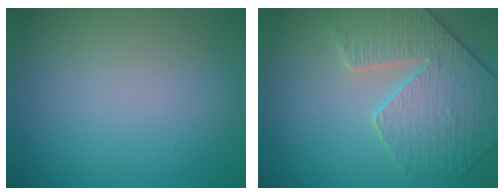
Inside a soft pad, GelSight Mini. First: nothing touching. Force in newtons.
{"total": 4.4, "press": 4.4, "slide": 0.2}